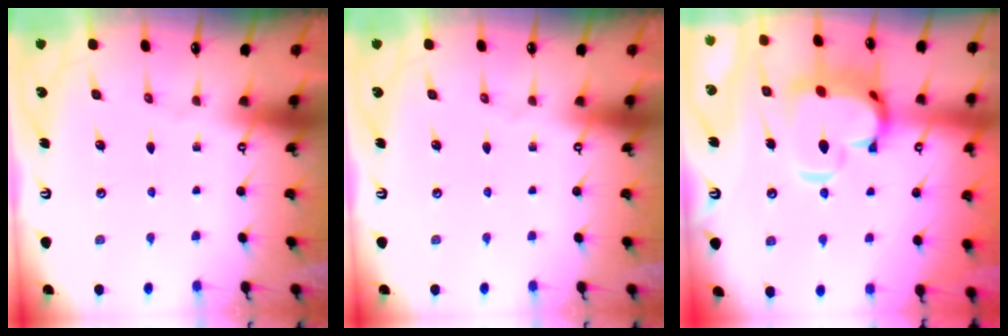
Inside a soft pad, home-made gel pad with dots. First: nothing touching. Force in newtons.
{"total": 0.0}
{"total": 10.0, "press": 9.9, "slide": 1.6}